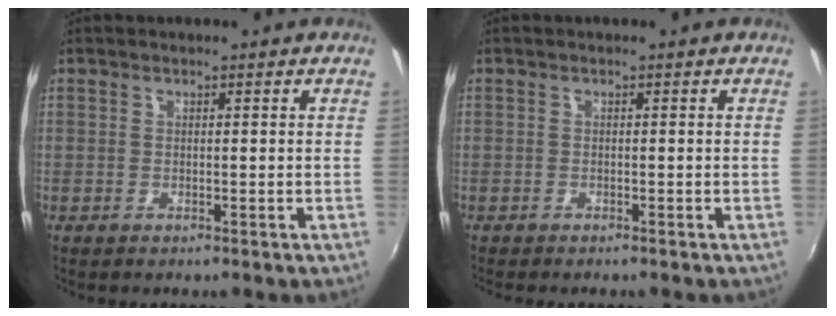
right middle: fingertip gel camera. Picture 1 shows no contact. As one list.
[{"total": 1.0, "force": [-0.9, 0.0, 0.3], "torque": [-0.008, -0.007, -0.016]}]